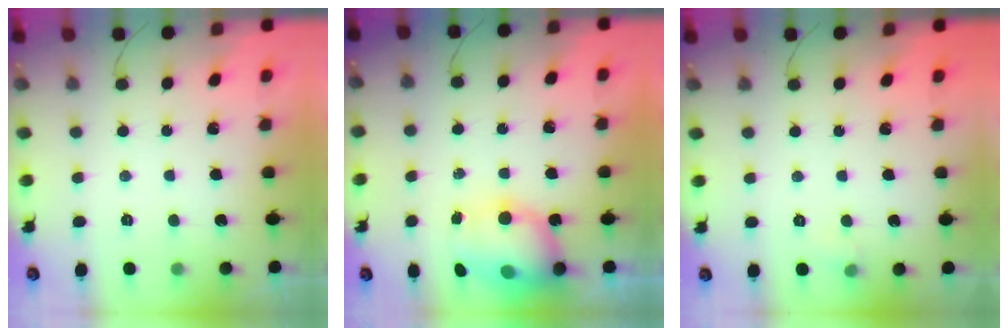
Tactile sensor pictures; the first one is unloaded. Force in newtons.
{"total": 10.2, "press": 10.1, "slide": 1.7}
{"total": 3.7, "press": 3.5, "slide": 1.2}